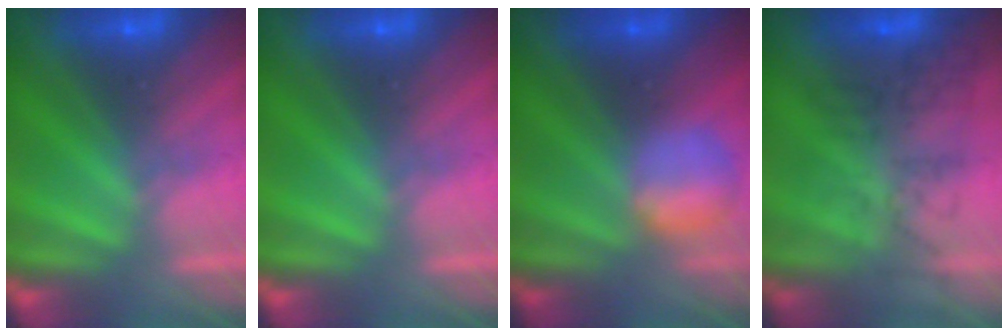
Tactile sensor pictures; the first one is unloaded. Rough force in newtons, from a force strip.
{"total": 0.0}
{"total": 2.4}
{"total": 4.4}